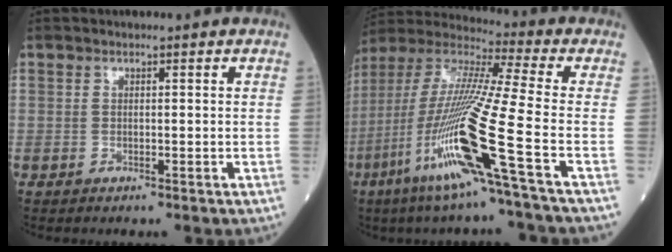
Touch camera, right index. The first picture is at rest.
{"total": 20.4, "force": [-8.0, -1.4, 18.7], "torque": [-0.410, -0.040, -0.168]}